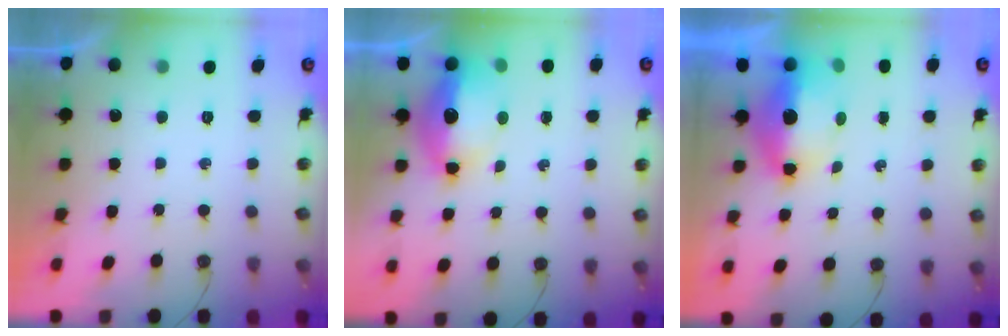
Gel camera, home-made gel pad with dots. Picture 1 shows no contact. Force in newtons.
{"total": 13.4, "press": 13.3, "slide": 1.4}
{"total": 9.3, "press": 9.2, "slide": 1.4}